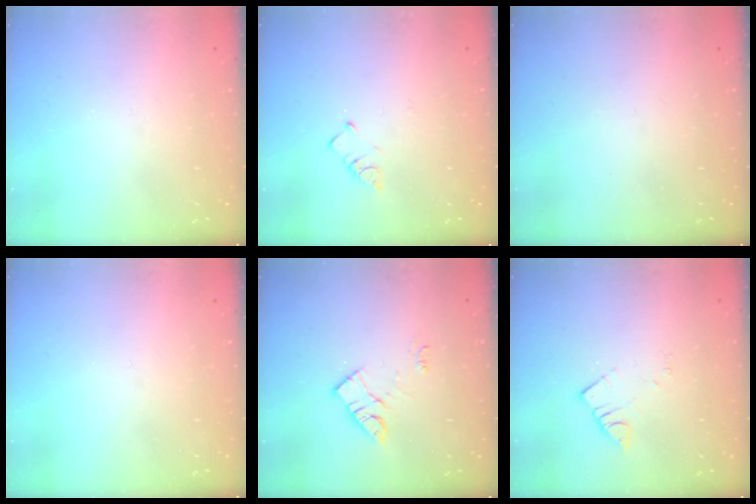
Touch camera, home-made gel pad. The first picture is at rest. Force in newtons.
{"total": 2.7, "press": 2.7, "slide": 0.4}
{"total": 0.0}
{"total": 0.0}
{"total": 10.2, "press": 10.2, "slide": 0.5}
{"total": 3.3, "press": 3.3, "slide": 0.2}